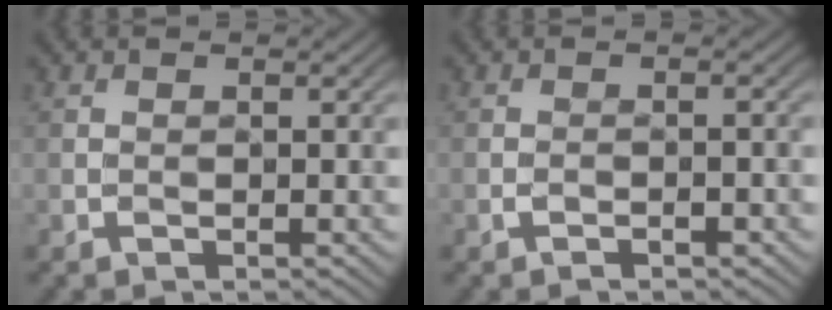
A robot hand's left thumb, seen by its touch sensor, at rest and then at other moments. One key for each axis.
{"total": 1.2, "fx": -1.0, "fy": 0.2, "fz": 0.7, "tx": -0.014, "ty": 0.000, "tz": -0.016}